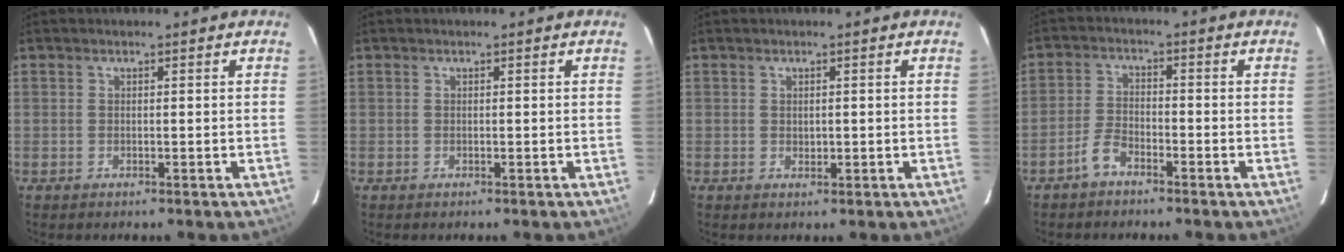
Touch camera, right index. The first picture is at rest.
{"total": 0.0}
{"total": 0.9, "force": [0.1, 0.6, 0.6], "torque": [-0.006, -0.001, 0.006]}
{"total": 3.4, "force": [-2.6, 1.3, 1.9], "torque": [-0.045, 0.001, -0.050]}